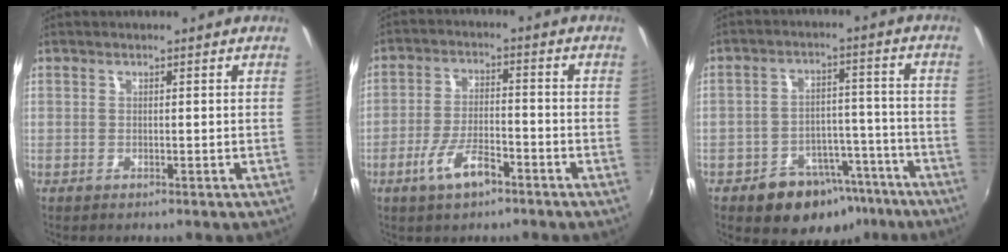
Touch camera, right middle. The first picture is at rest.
{"total": 7.6, "force": [-4.6, 2.5, 5.6], "torque": [-0.116, -0.005, -0.081]}
{"total": 12.8, "force": [-8.4, 8.3, 4.8], "torque": [-0.091, 0.029, -0.099]}